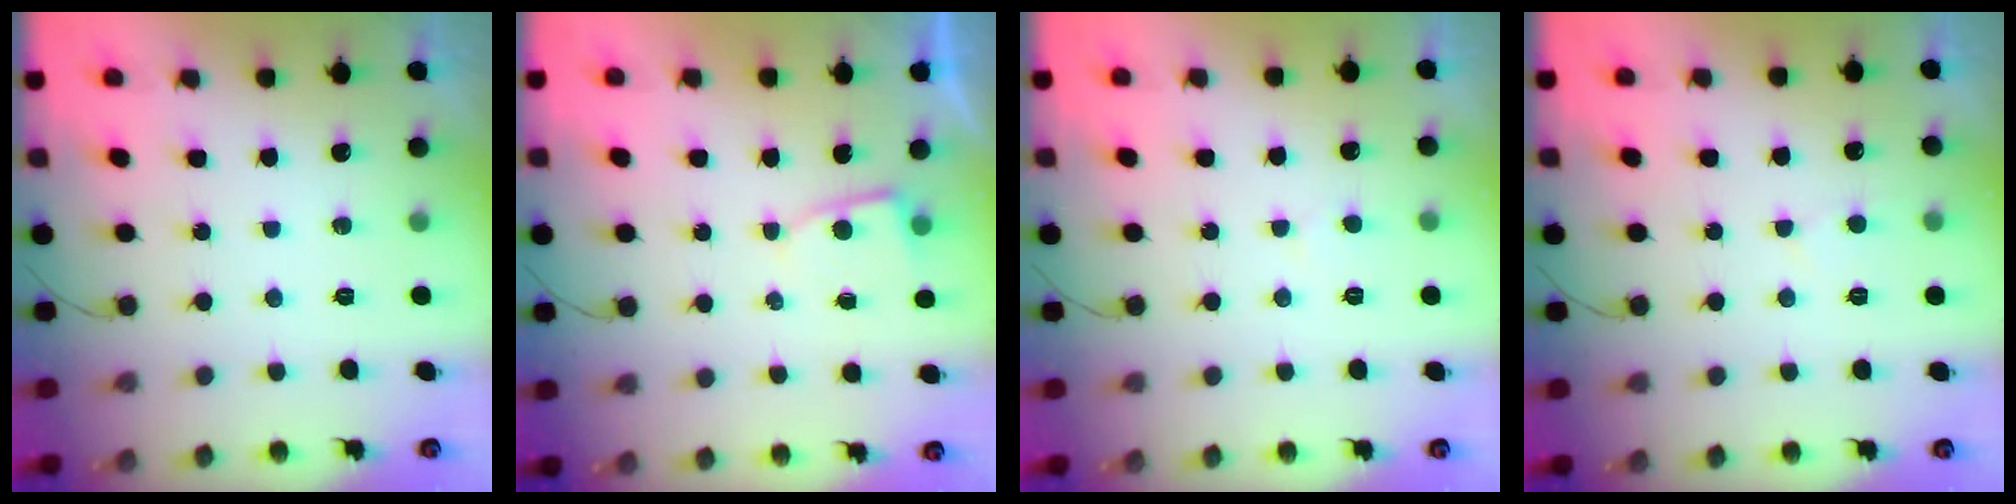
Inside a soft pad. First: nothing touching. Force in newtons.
{"total": 3.5, "press": 3.4, "slide": 0.4}
{"total": 1.3, "press": 1.3, "slide": 0.1}
{"total": 2.6, "press": 2.5, "slide": 0.3}